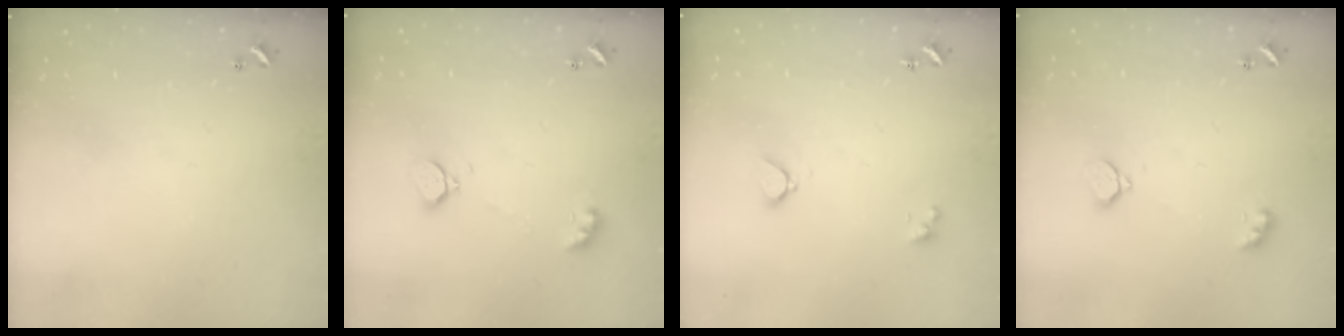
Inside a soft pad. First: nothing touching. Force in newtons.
{"total": 2.3, "press": 2.3, "slide": 0.5}
{"total": 2.2, "press": 2.2, "slide": 0.3}
{"total": 2.4, "press": 2.3, "slide": 0.8}